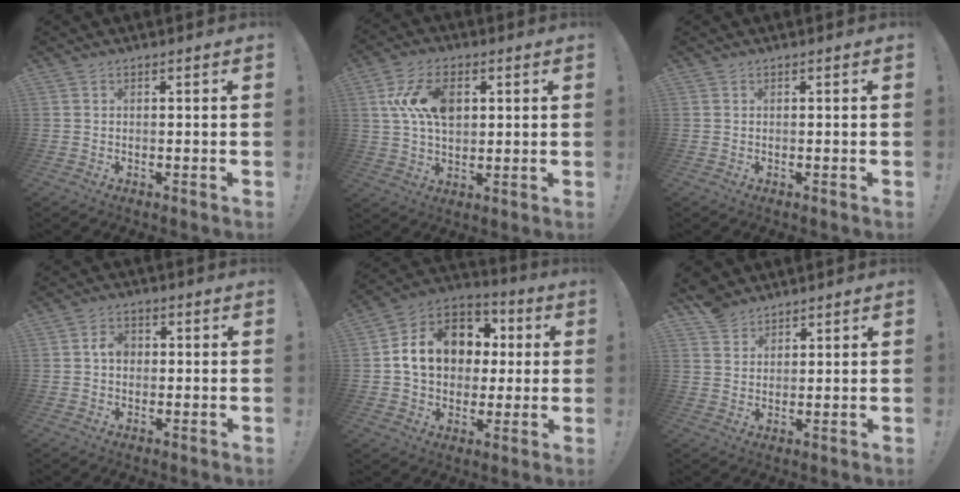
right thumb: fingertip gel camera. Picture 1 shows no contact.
{"total": 13.3, "force": [3.2, 8.6, 9.7], "torque": [-0.180, 0.009, 0.060]}
{"total": 0.0}
{"total": 4.2, "force": [0.1, 3.0, 2.9], "torque": [-0.047, 0.011, 0.000]}
{"total": 16.7, "force": [3.2, 13.2, 9.7], "torque": [-0.131, -0.002, 0.070]}
{"total": 5.7, "force": [4.8, 3.0, 1.0], "torque": [-0.012, -0.027, 0.093]}